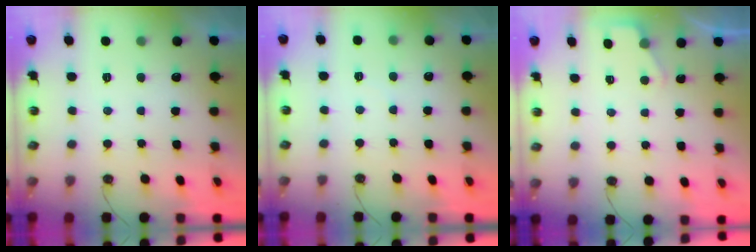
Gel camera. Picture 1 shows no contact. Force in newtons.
{"total": 3.1, "press": 3.1, "slide": 0.5}
{"total": 2.4, "press": 2.4, "slide": 0.4}